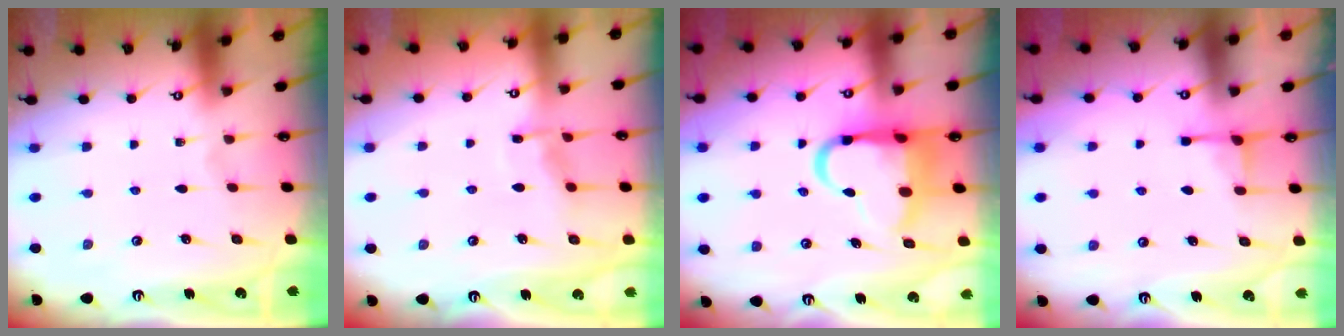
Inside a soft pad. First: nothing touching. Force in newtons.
{"total": 7.0, "press": 6.9, "slide": 0.7}
{"total": 12.7, "press": 12.5, "slide": 2.3}
{"total": 2.9, "press": 2.8, "slide": 0.5}